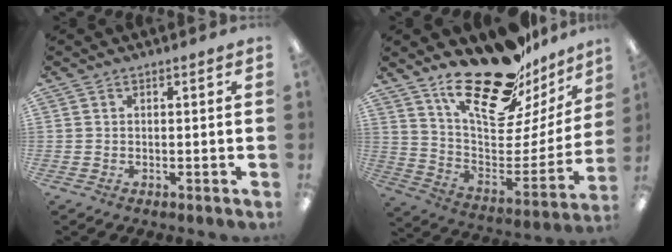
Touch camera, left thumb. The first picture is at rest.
{"total": 26.0, "force": [19.9, 9.6, 13.8], "torque": [-0.192, -0.140, 0.339]}